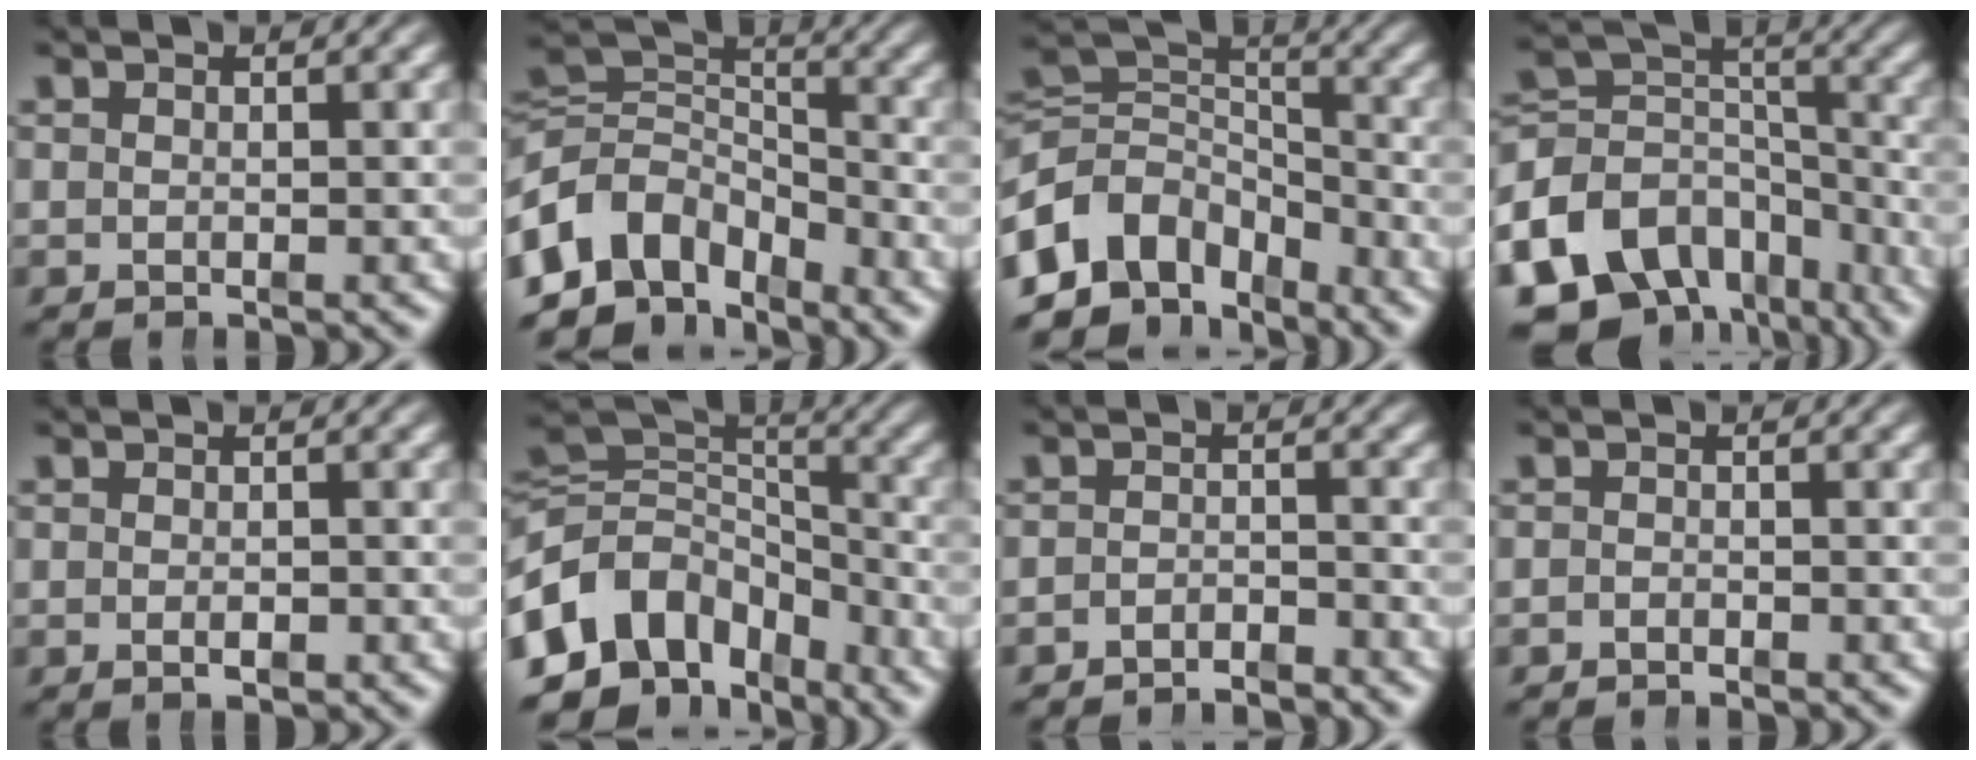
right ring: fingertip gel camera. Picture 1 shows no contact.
{"total": 12.5, "force": [-3.1, 9.8, 7.2], "torque": [-0.150, -0.051, -0.042]}
{"total": 13.2, "force": [-2.9, 10.5, 7.5], "torque": [-0.156, -0.051, -0.039]}
{"total": 12.6, "force": [-3.8, 9.6, 7.2], "torque": [-0.162, -0.052, -0.050]}
{"total": 1.1, "force": [-0.5, 0.6, 0.9], "torque": [-0.017, -0.004, -0.007]}
{"total": 15.8, "force": [-3.2, 13.0, 8.3], "torque": [-0.179, -0.047, -0.052]}
{"total": 3.1, "force": [-3.0, 0.6, 0.1], "torque": [0.002, -0.013, -0.049]}
{"total": 1.0, "force": [-0.9, 0.0, -0.2], "torque": [0.001, -0.010, -0.014]}